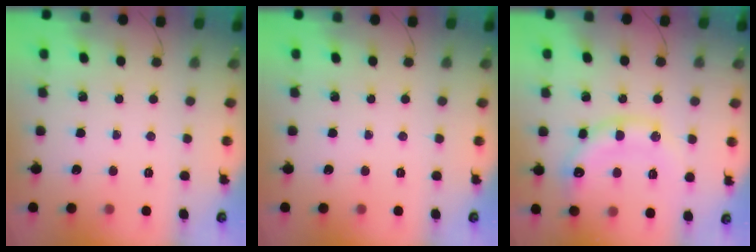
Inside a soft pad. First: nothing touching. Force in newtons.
{"total": 0.0}
{"total": 14.7, "press": 14.6, "slide": 1.5}